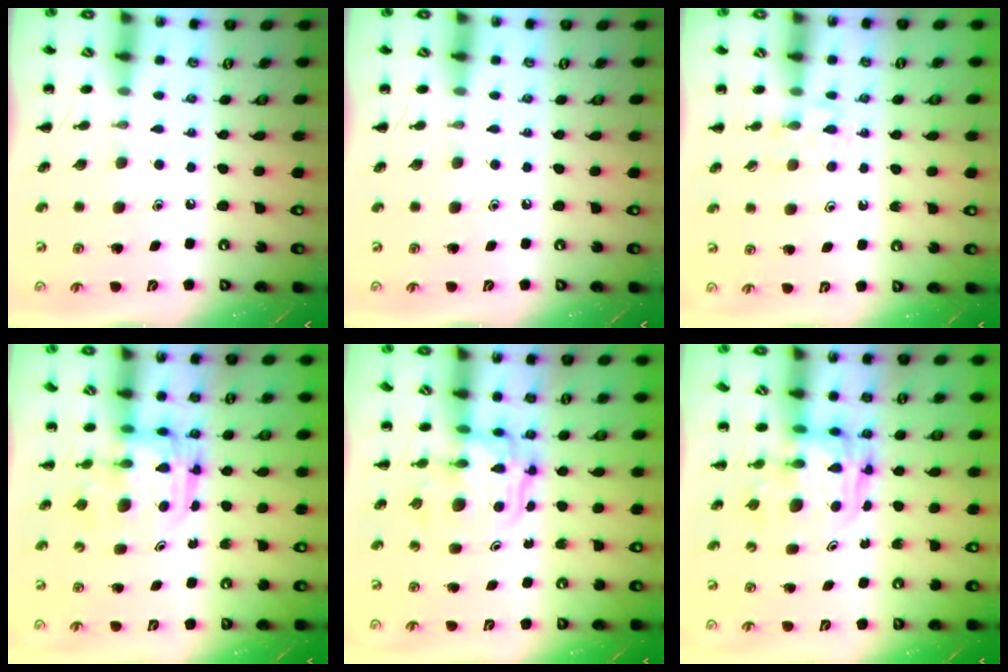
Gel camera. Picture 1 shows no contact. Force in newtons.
{"total": 0.0}
{"total": 4.4, "press": 4.1, "slide": 1.5}
{"total": 3.1, "press": 3.1, "slide": 0.3}
{"total": 3.3, "press": 3.3, "slide": 0.3}
{"total": 2.7, "press": 2.7, "slide": 0.2}